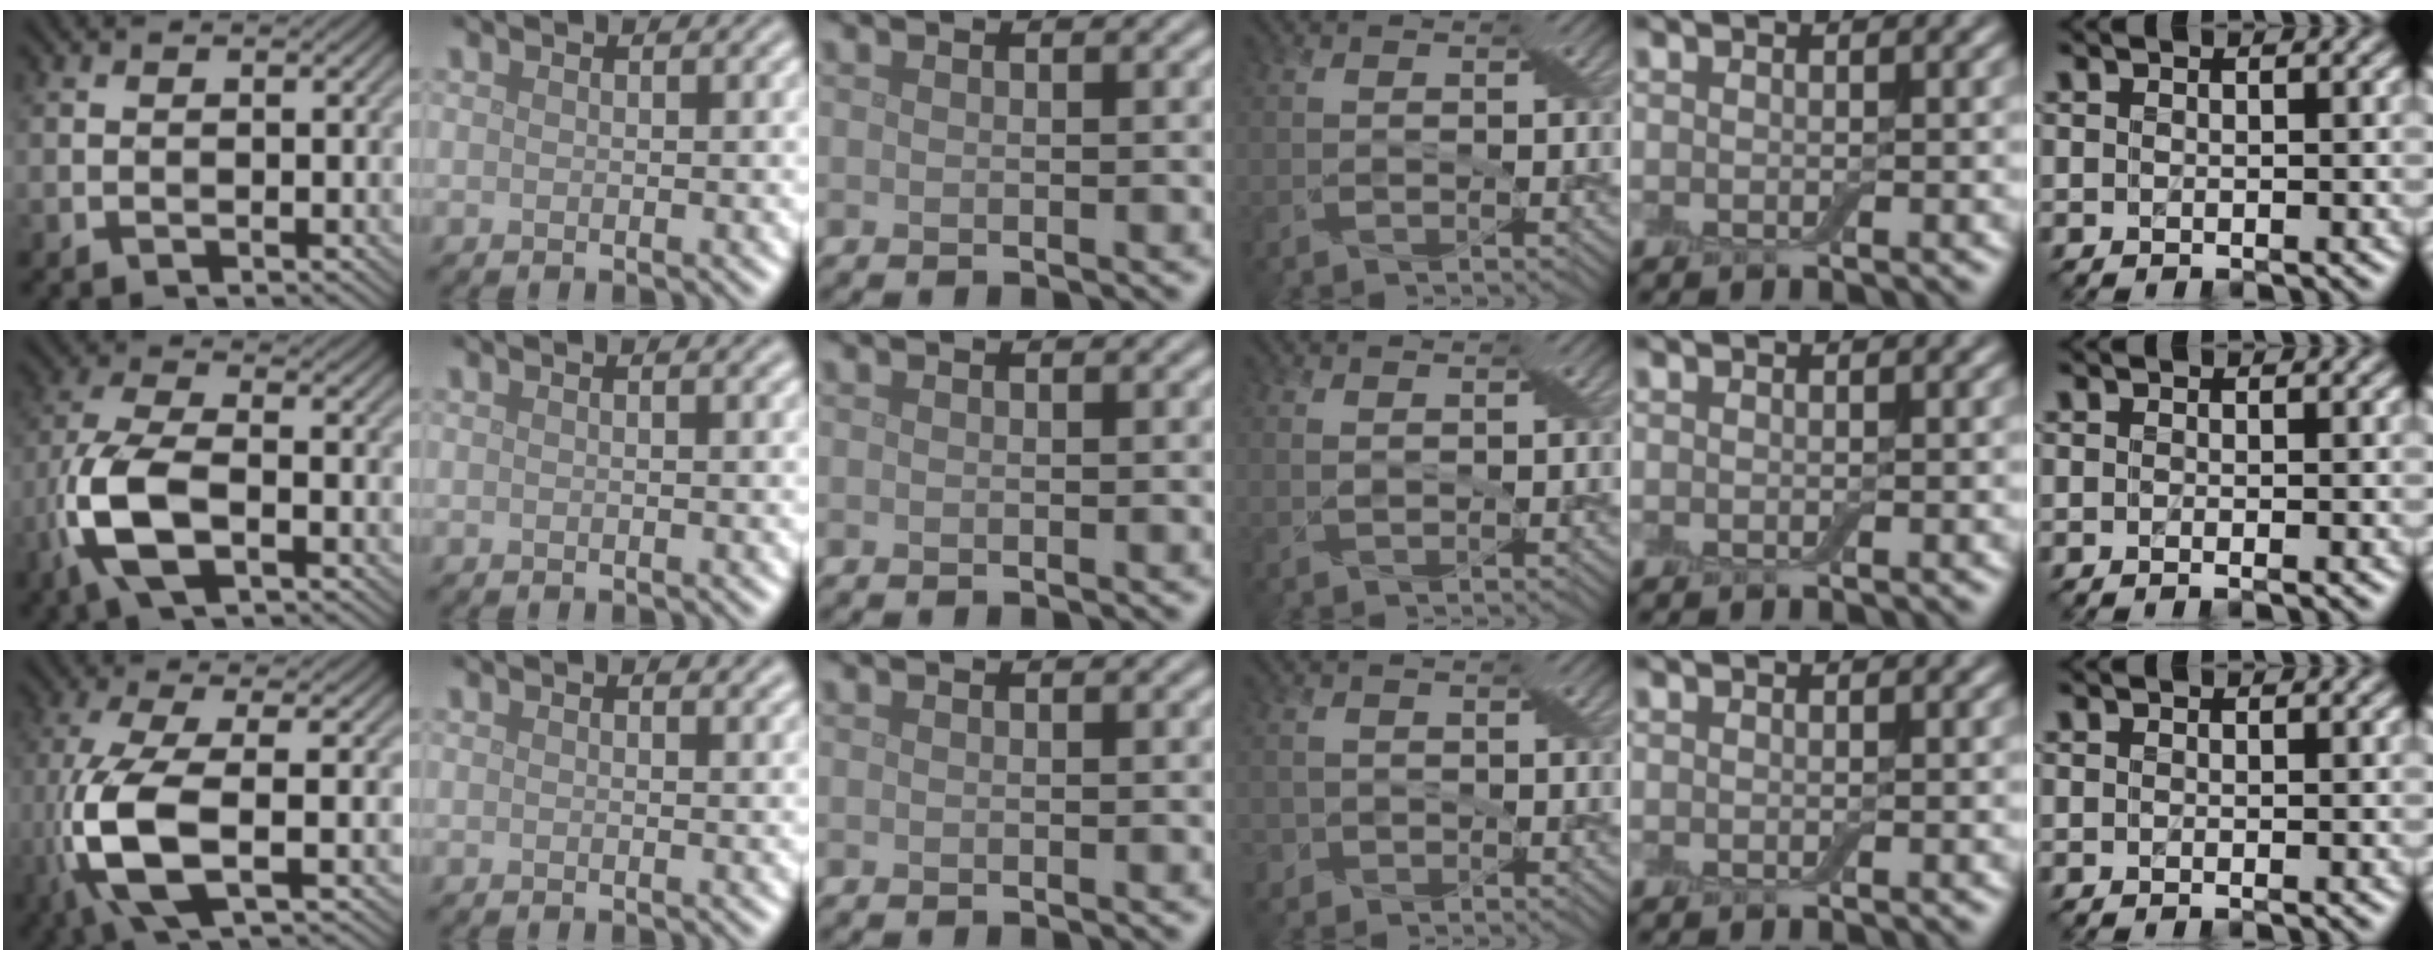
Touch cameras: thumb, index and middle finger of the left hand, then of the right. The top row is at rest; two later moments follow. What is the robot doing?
{"motion": "open", "object": "airpods case & airpods"}